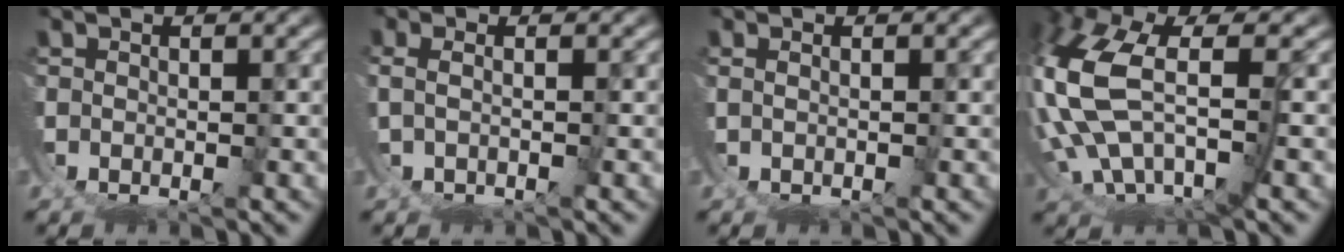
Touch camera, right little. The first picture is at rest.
{"total": 1.9, "force": [0.4, -1.5, 1.1], "torque": [-0.016, 0.006, 0.009]}
{"total": 2.1, "force": [0.5, -2.0, 0.2], "torque": [0.008, 0.005, 0.013]}
{"total": 7.1, "force": [0.4, 3.3, 6.2], "torque": [-0.161, -0.018, 0.023]}